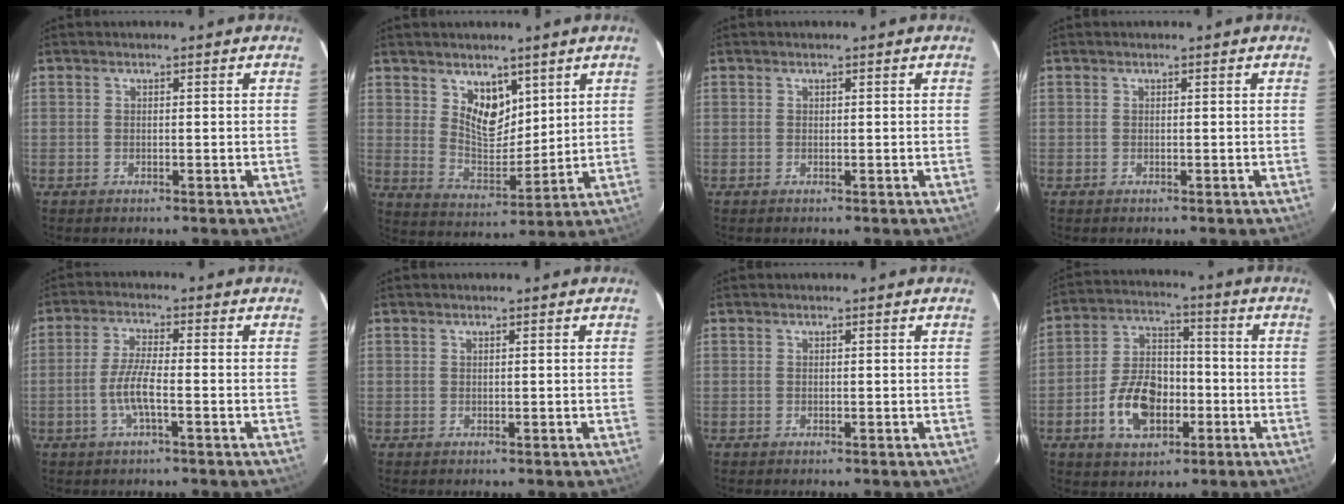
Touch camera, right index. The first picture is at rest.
{"total": 8.4, "force": [4.7, 4.9, 4.9], "torque": [-0.074, -0.006, 0.093]}
{"total": 0.0}
{"total": 0.0}
{"total": 5.6, "force": [-2.0, 0.6, 5.2], "torque": [-0.109, 0.000, -0.039]}
{"total": 0.0}
{"total": 0.0}
{"total": 12.0, "force": [-4.4, 7.6, 8.3], "torque": [-0.167, 0.019, -0.068]}